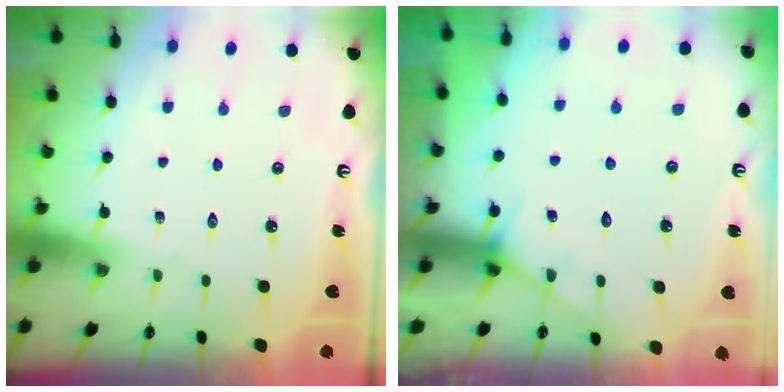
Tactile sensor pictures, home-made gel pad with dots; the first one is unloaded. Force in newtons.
{"total": 6.0, "press": 6.0, "slide": 0.4}